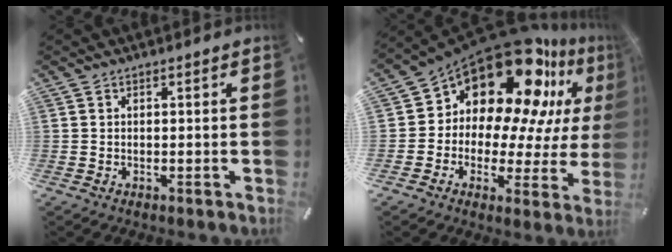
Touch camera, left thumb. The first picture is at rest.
{"total": 20.2, "force": [13.6, 10.7, 10.4], "torque": [-0.183, -0.133, 0.228]}